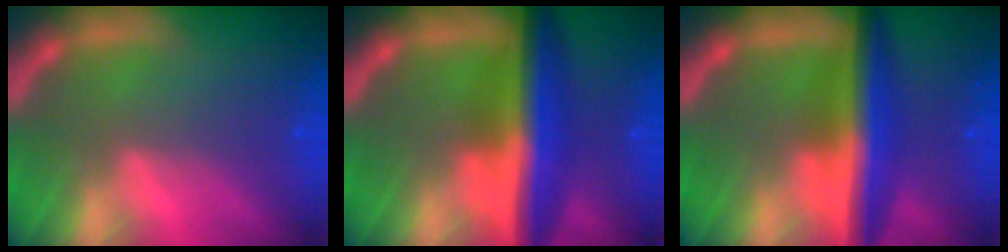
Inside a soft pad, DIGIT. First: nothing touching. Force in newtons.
{"total": 9.5}
{"total": 8.0}